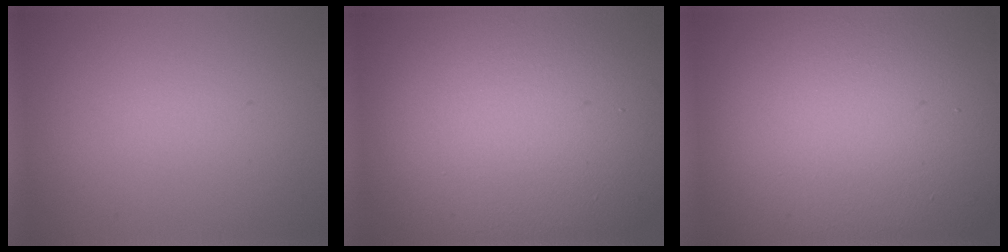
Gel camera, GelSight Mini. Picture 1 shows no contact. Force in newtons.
{"total": 20.5, "press": 20.5, "slide": 0.9}
{"total": 22.8, "press": 22.8, "slide": 1.0}